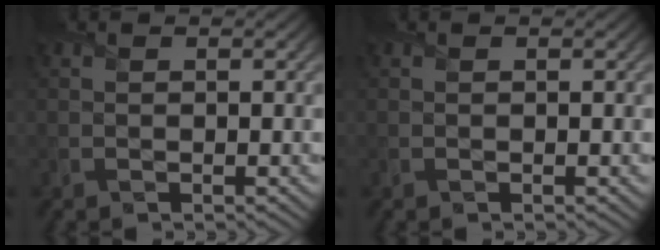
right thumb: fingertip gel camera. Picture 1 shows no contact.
{"total": 0.0}